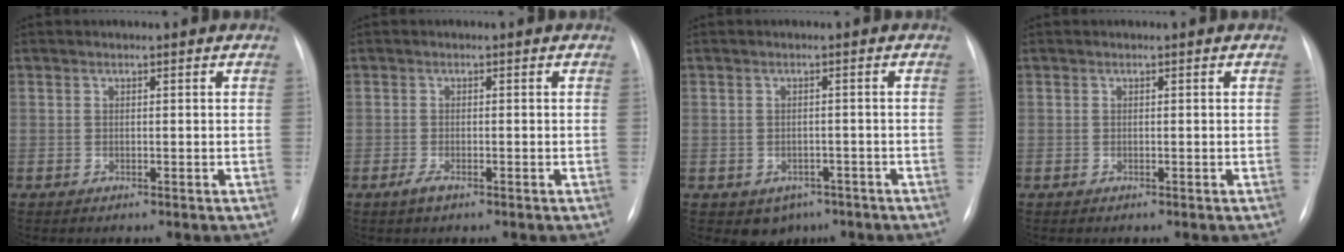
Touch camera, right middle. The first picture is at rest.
{"total": 1.4, "force": [-0.8, 0.3, 1.0], "torque": [-0.021, -0.002, -0.014]}
{"total": 3.6, "force": [-2.0, 2.7, 1.4], "torque": [-0.011, 0.004, -0.013]}
{"total": 0.0}